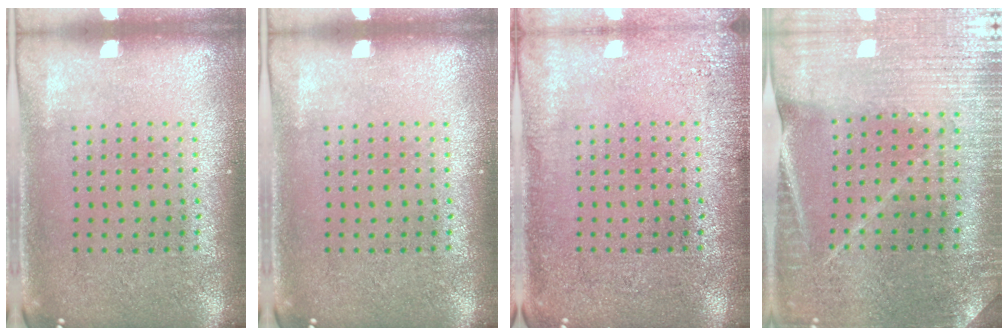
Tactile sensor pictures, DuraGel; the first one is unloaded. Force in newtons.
{"total": 0.0}
{"total": 1.8, "press": 1.8, "slide": 0.3}
{"total": 2.0, "press": 2.0, "slide": 0.1}